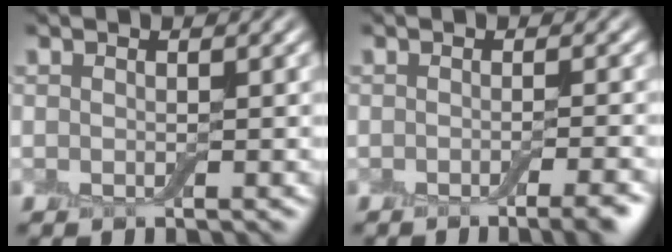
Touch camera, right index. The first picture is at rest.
{"total": 3.7, "force": [-2.4, 0.8, 2.7], "torque": [-0.023, 0.001, -0.035]}